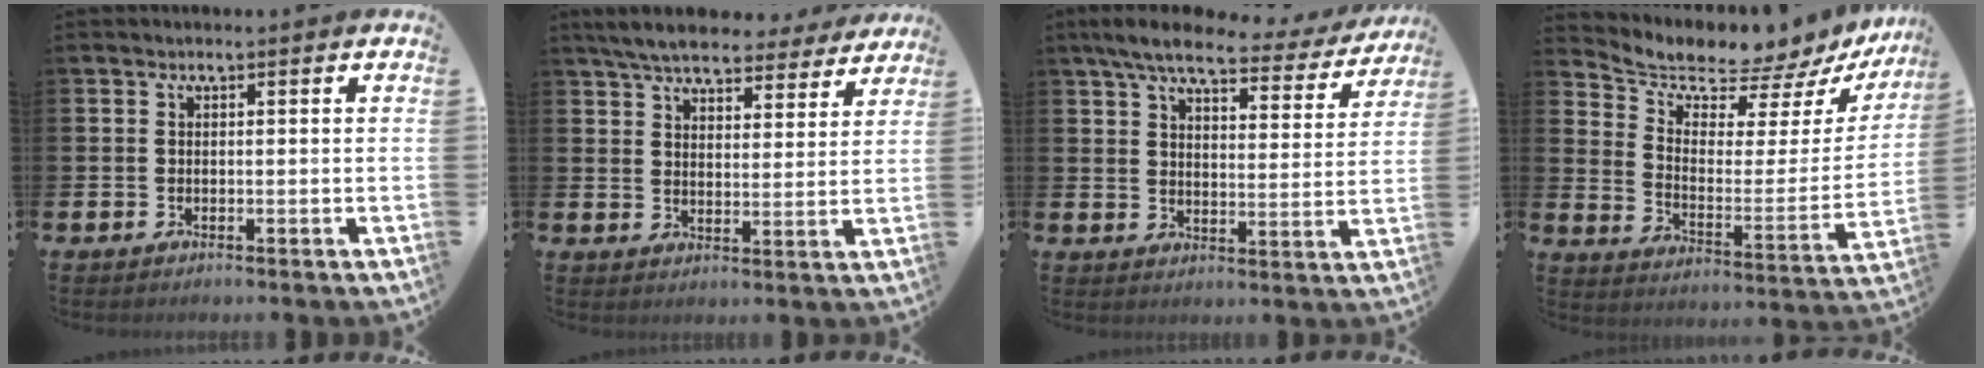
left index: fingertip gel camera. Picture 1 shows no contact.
{"total": 7.0, "force": [6.6, 1.5, 1.8], "torque": [-0.054, -0.032, 0.118]}
{"total": 7.1, "force": [6.1, 1.6, 3.3], "torque": [-0.076, -0.032, 0.101]}
{"total": 6.5, "force": [6.3, 1.5, 0.9], "torque": [-0.051, -0.065, 0.101]}